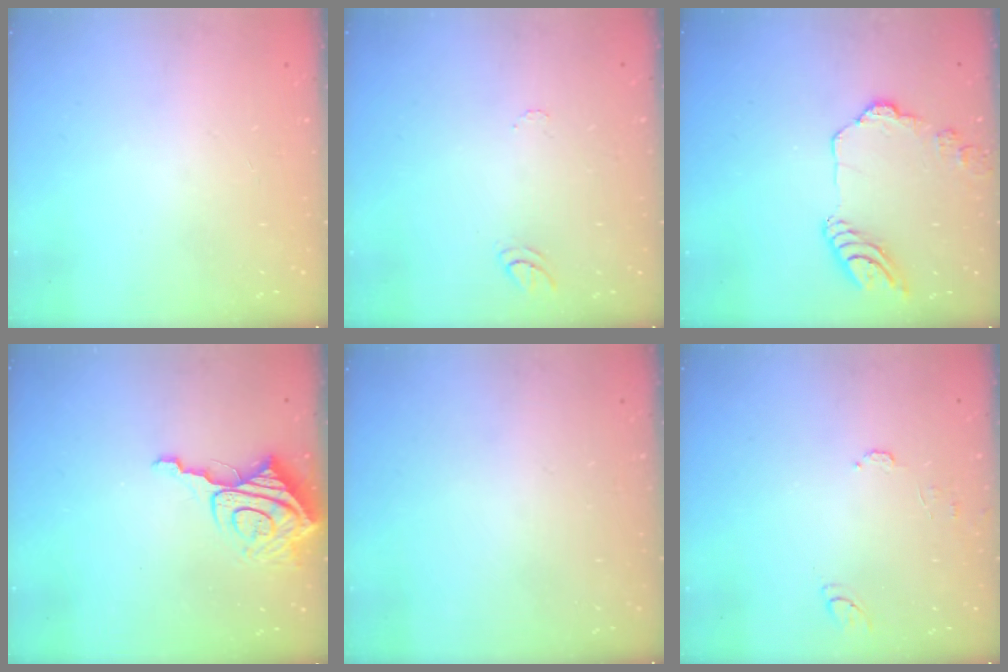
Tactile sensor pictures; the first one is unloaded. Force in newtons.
{"total": 5.8, "press": 5.8, "slide": 0.5}
{"total": 13.1, "press": 13.1, "slide": 1.3}
{"total": 10.4, "press": 10.3, "slide": 1.1}
{"total": 0.0}
{"total": 6.0, "press": 5.9, "slide": 0.6}